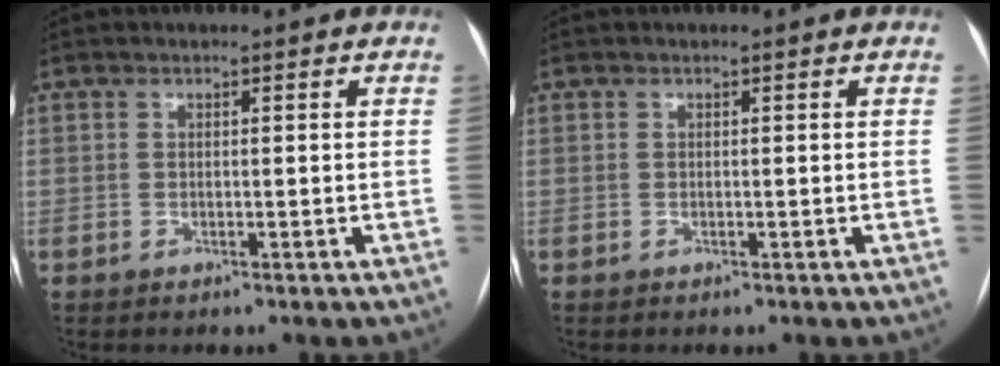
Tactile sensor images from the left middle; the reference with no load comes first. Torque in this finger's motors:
{"motor_torque": [0.00, -0.01, 0.00, 0.00]}